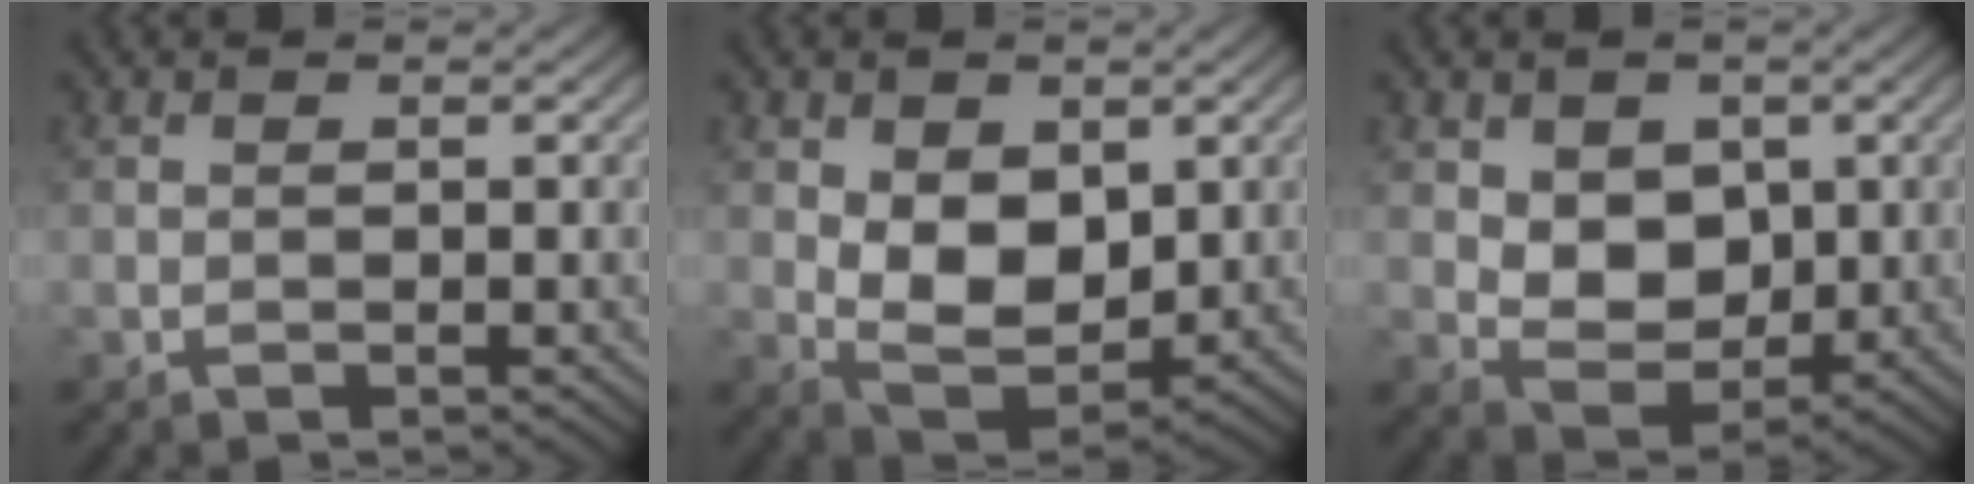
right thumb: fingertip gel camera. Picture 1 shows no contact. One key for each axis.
{"total": 7.6, "fx": 1.1, "fy": 4.9, "fz": 5.7, "tx": -0.114, "ty": -0.010, "tz": 0.025}
{"total": 5.5, "fx": 1.4, "fy": 4.2, "fz": 3.2, "tx": -0.076, "ty": -0.011, "tz": 0.024}